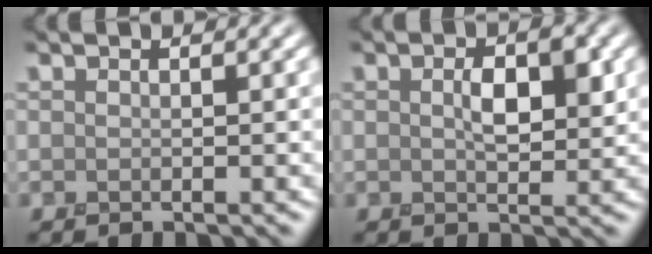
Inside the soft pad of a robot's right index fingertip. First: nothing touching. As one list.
[{"total": 3.3, "force": [0.5, 1.7, 2.8], "torque": [-0.054, -0.001, 0.011]}]